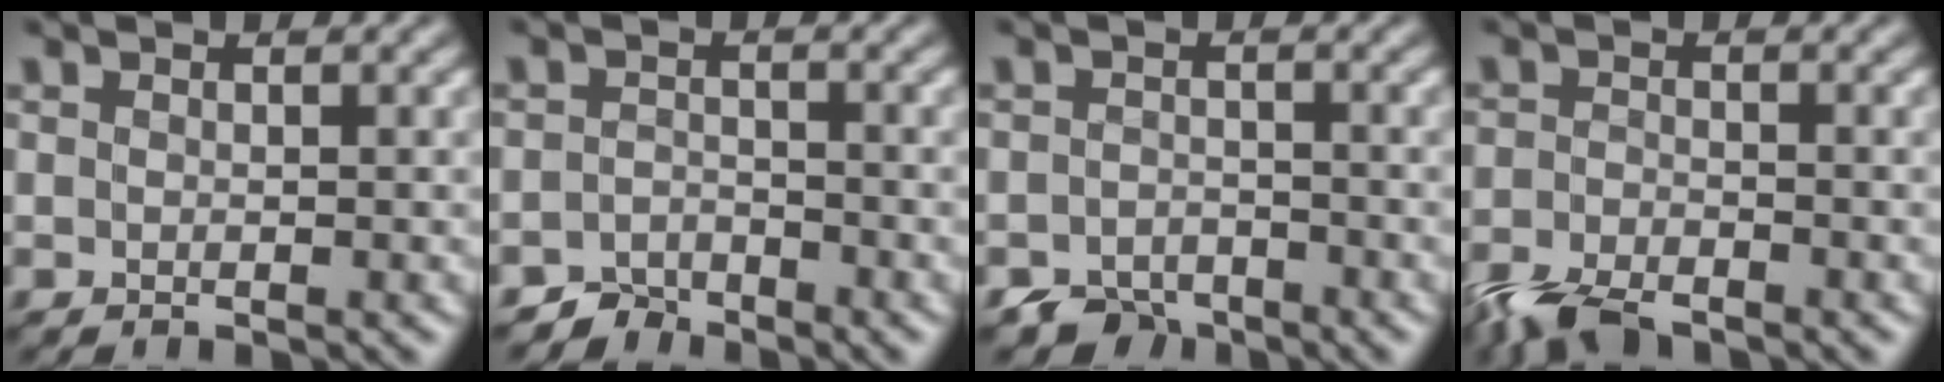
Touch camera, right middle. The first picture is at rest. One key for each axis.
{"total": 2.3, "fx": -2.2, "fy": 0.6, "fz": -0.1, "tx": 0.006, "ty": 0.008, "tz": -0.046}
{"total": 2.9, "fx": -2.5, "fy": 1.5, "fz": 0.4, "tx": 0.001, "ty": 0.001, "tz": -0.051}
{"total": 5.2, "fx": -4.2, "fy": 1.6, "fz": 2.6, "tx": -0.056, "ty": -0.009, "tz": -0.091}